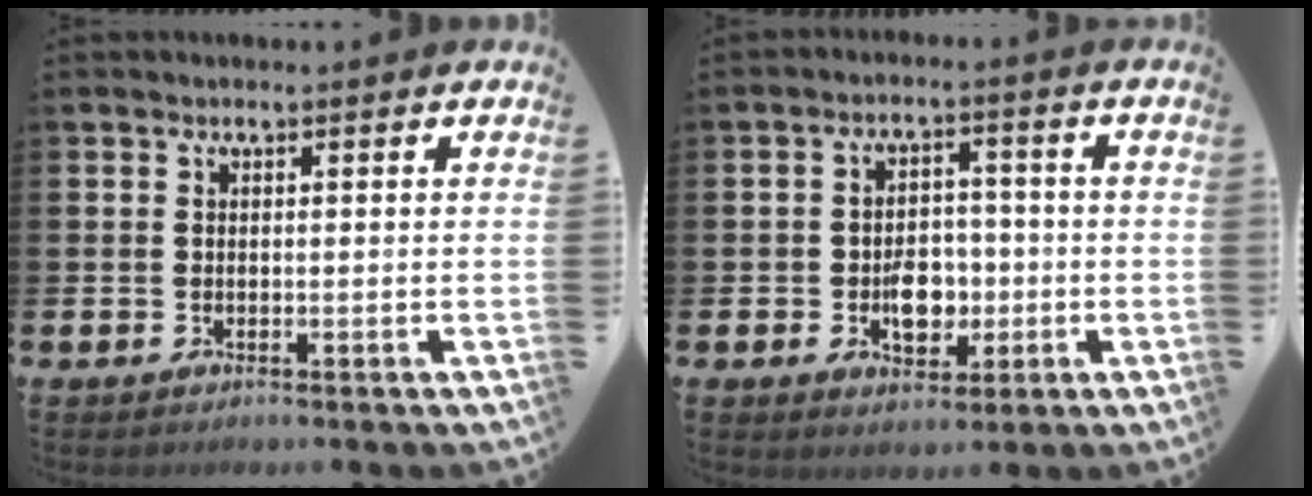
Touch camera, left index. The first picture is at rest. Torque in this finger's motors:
{"motor_torque": [0.94, 0.03, 0.56, 0.13]}